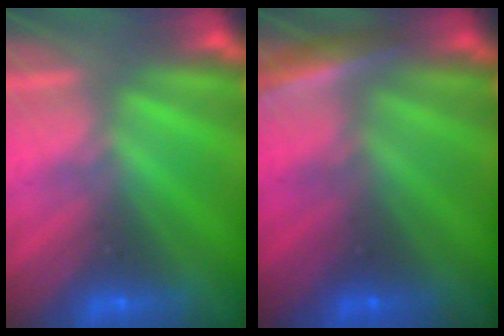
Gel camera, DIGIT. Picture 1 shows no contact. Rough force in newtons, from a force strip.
{"total": 2.9}